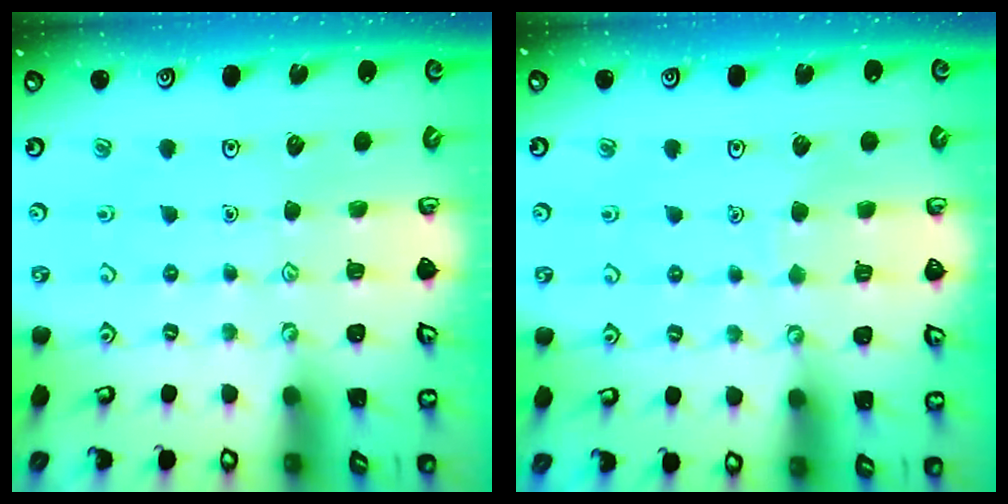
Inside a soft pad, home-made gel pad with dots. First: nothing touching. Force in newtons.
{"total": 3.4, "press": 3.4, "slide": 0.1}